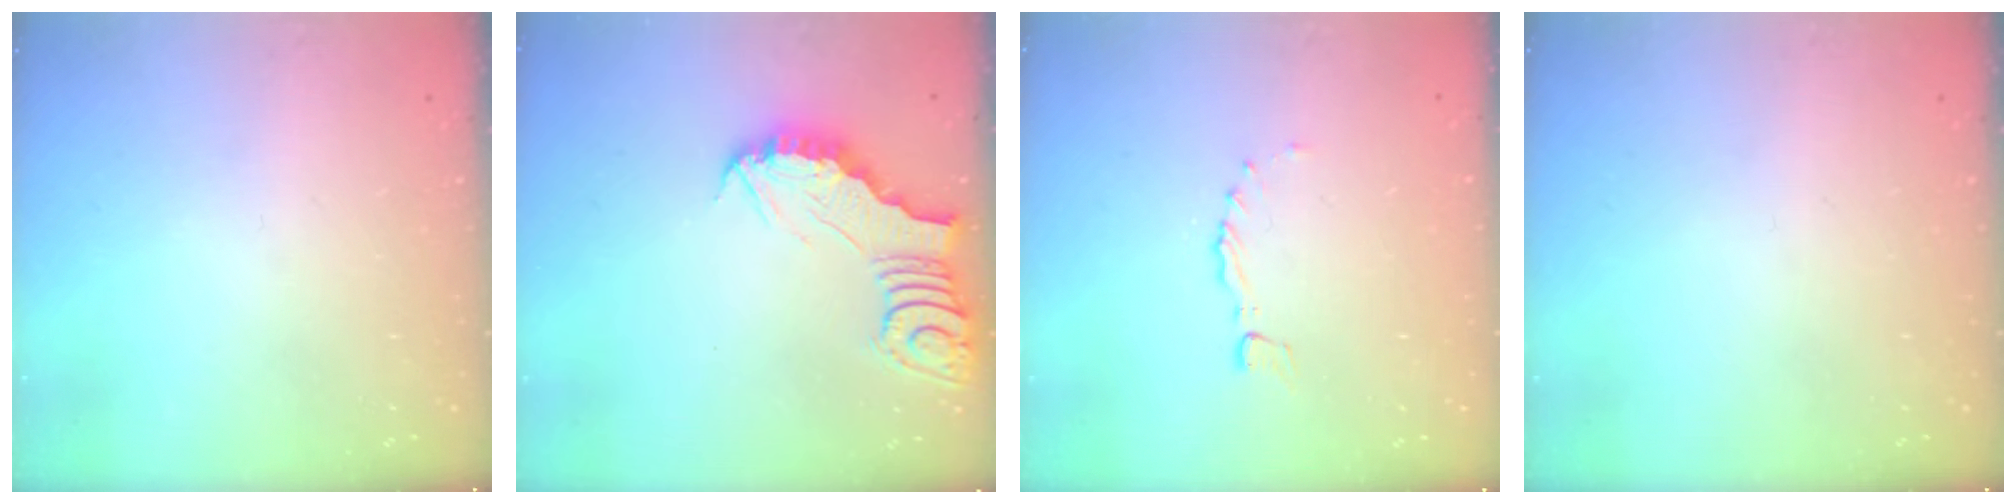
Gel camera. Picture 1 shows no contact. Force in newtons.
{"total": 3.4, "press": 3.3, "slide": 0.5}
{"total": 0.0}
{"total": 0.0}